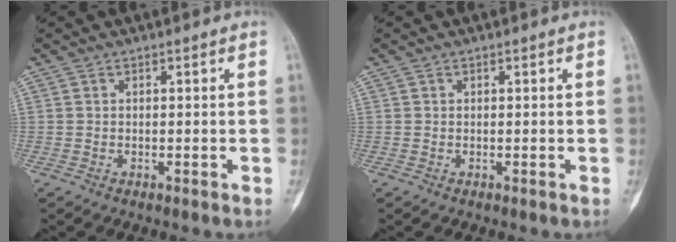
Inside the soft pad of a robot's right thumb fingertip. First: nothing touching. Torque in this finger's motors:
{"motor_torque": [0.10, 0.02, -0.02, 0.15, 0.03]}